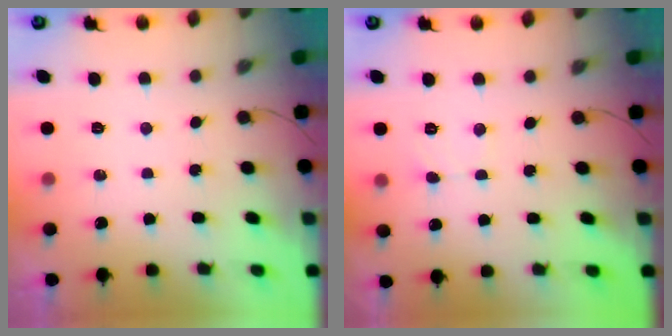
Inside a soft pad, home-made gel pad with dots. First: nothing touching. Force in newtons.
{"total": 1.9, "press": 1.9, "slide": 0.2}